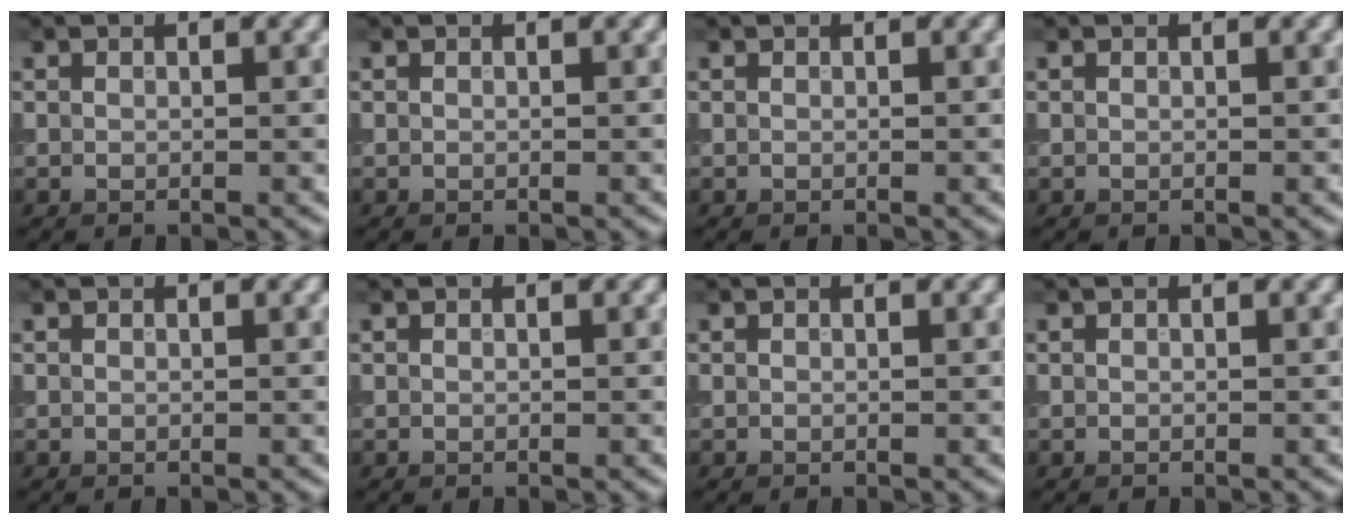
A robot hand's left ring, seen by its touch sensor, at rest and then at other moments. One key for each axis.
{"total": 0.0}
{"total": 0.0}
{"total": 0.0}
{"total": 0.0}
{"total": 0.0}
{"total": 0.0}
{"total": 0.0}